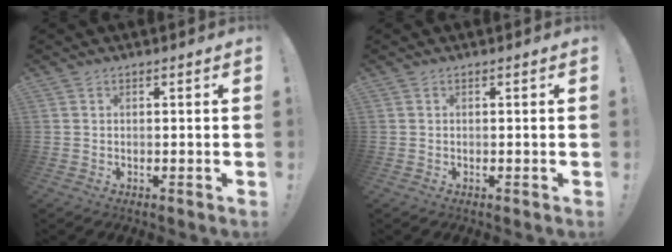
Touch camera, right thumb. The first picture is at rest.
{"total": 0.0}